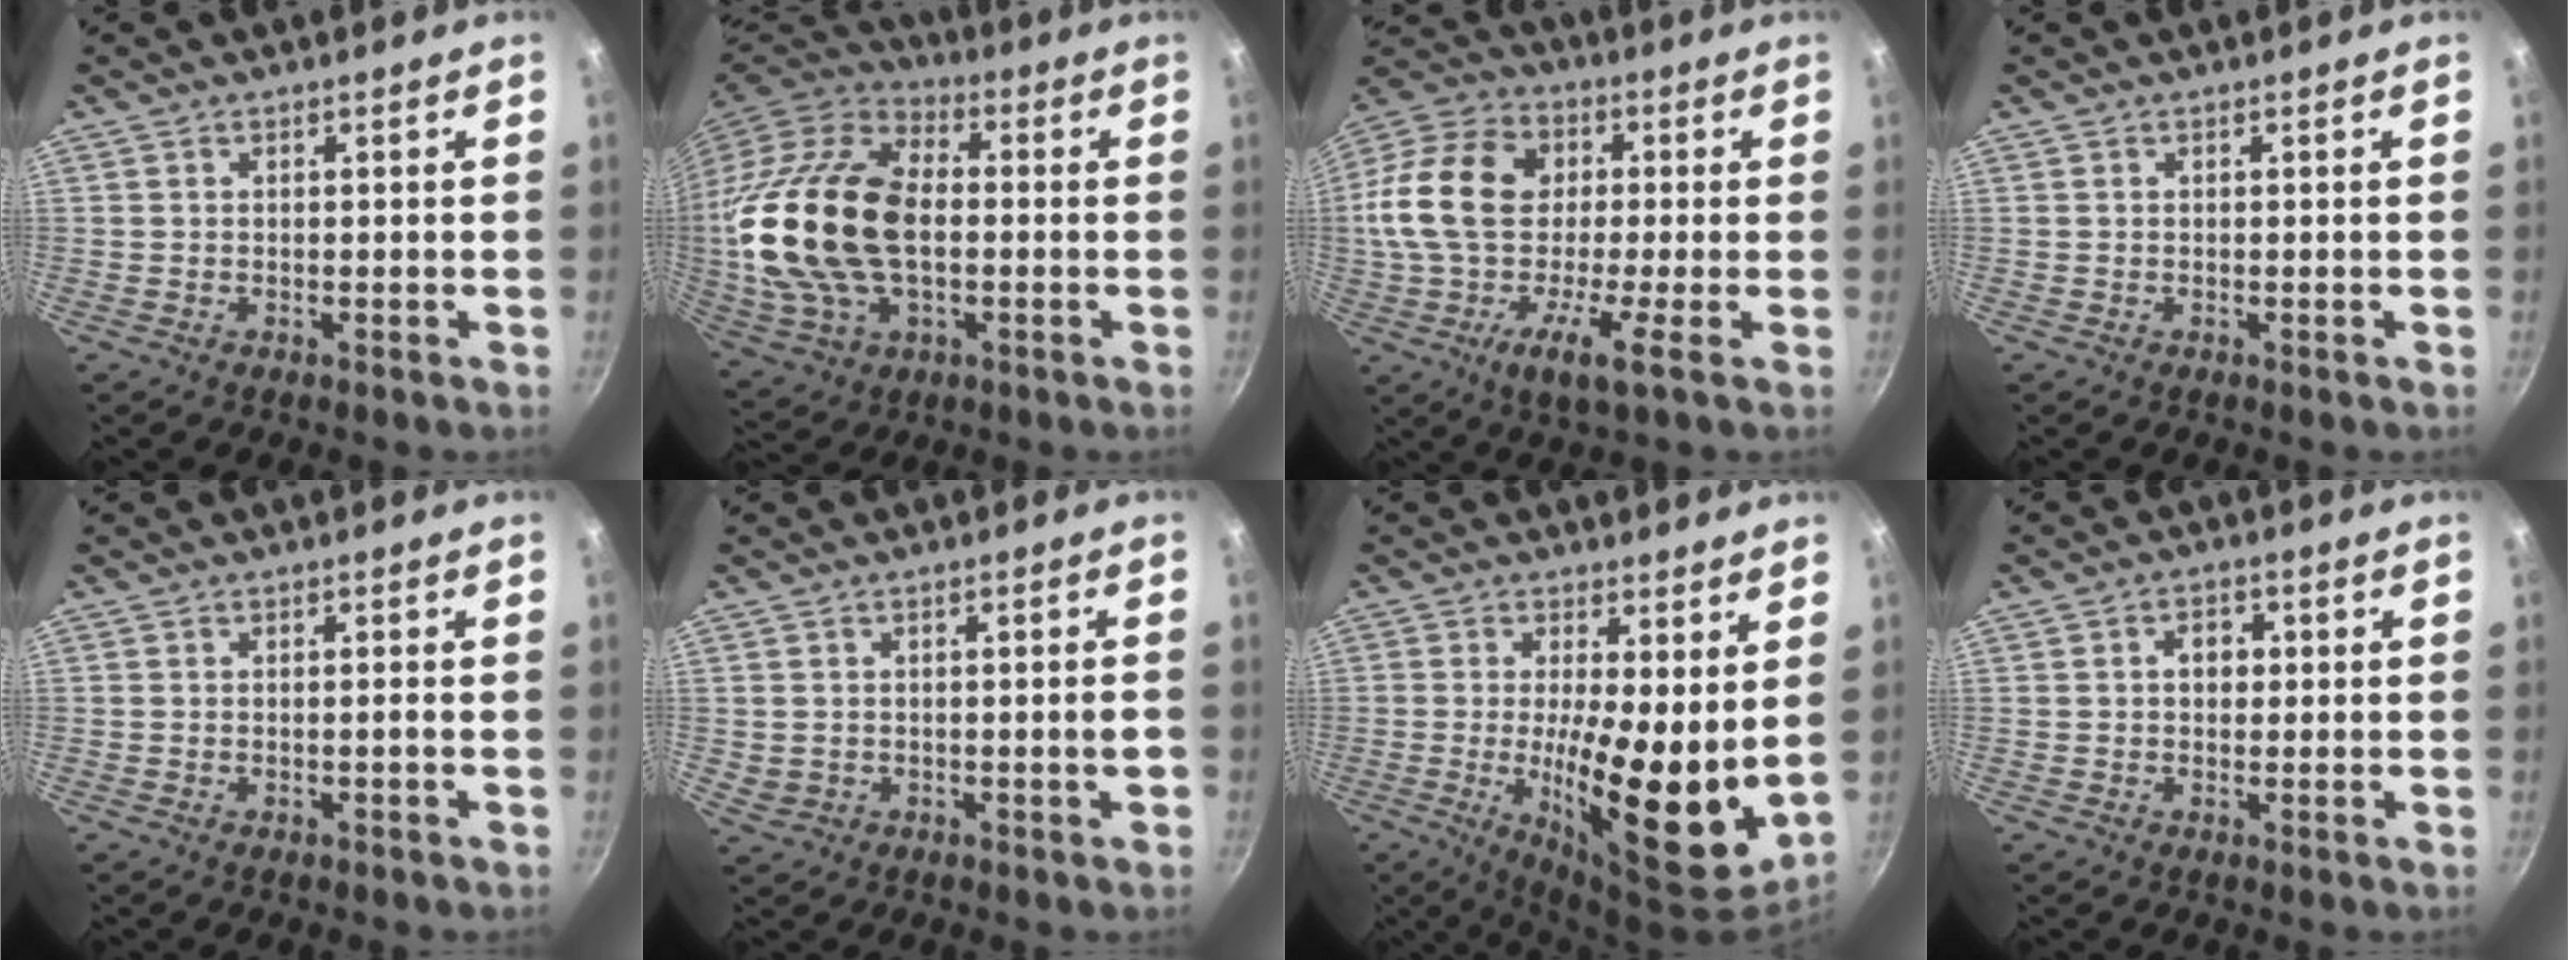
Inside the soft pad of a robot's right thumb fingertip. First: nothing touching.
{"total": 25.7, "force": [-0.4, 15.6, 20.5], "torque": [-0.391, 0.020, -0.008]}
{"total": 18.4, "force": [-1.0, 10.0, 15.4], "torque": [-0.272, 0.033, -0.048]}
{"total": 0.0}
{"total": 0.7, "force": [-0.3, 0.1, 0.6], "torque": [-0.014, 0.005, -0.006]}
{"total": 3.2, "force": [-0.3, 1.8, 2.7], "torque": [-0.038, 0.007, 0.004]}
{"total": 15.8, "force": [1.0, 4.6, 15.1], "torque": [-0.221, -0.041, 0.017]}
{"total": 3.4, "force": [0.4, 2.7, 2.1], "torque": [-0.015, 0.007, 0.003]}